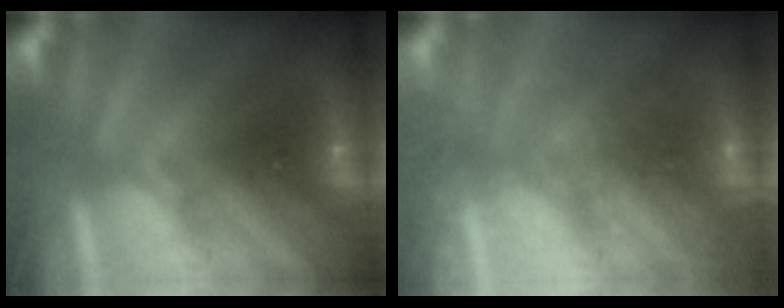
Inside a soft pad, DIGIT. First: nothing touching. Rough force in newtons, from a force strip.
{"total": 1.9}